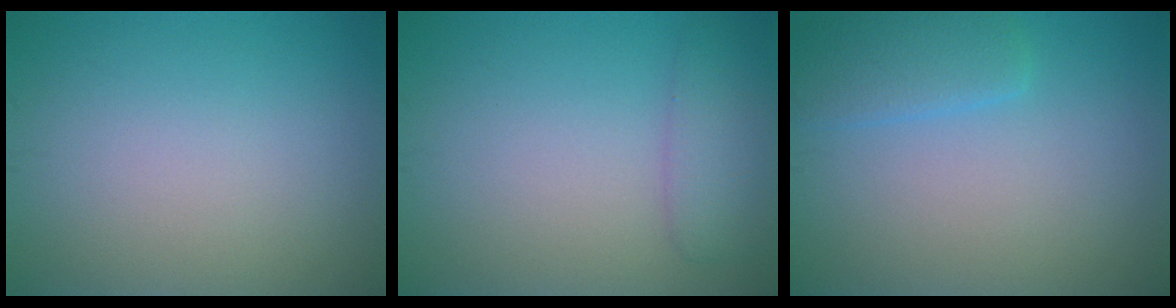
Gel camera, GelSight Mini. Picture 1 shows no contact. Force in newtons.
{"total": 2.3, "press": 2.3, "slide": 0.1}
{"total": 2.5, "press": 2.5, "slide": 0.3}